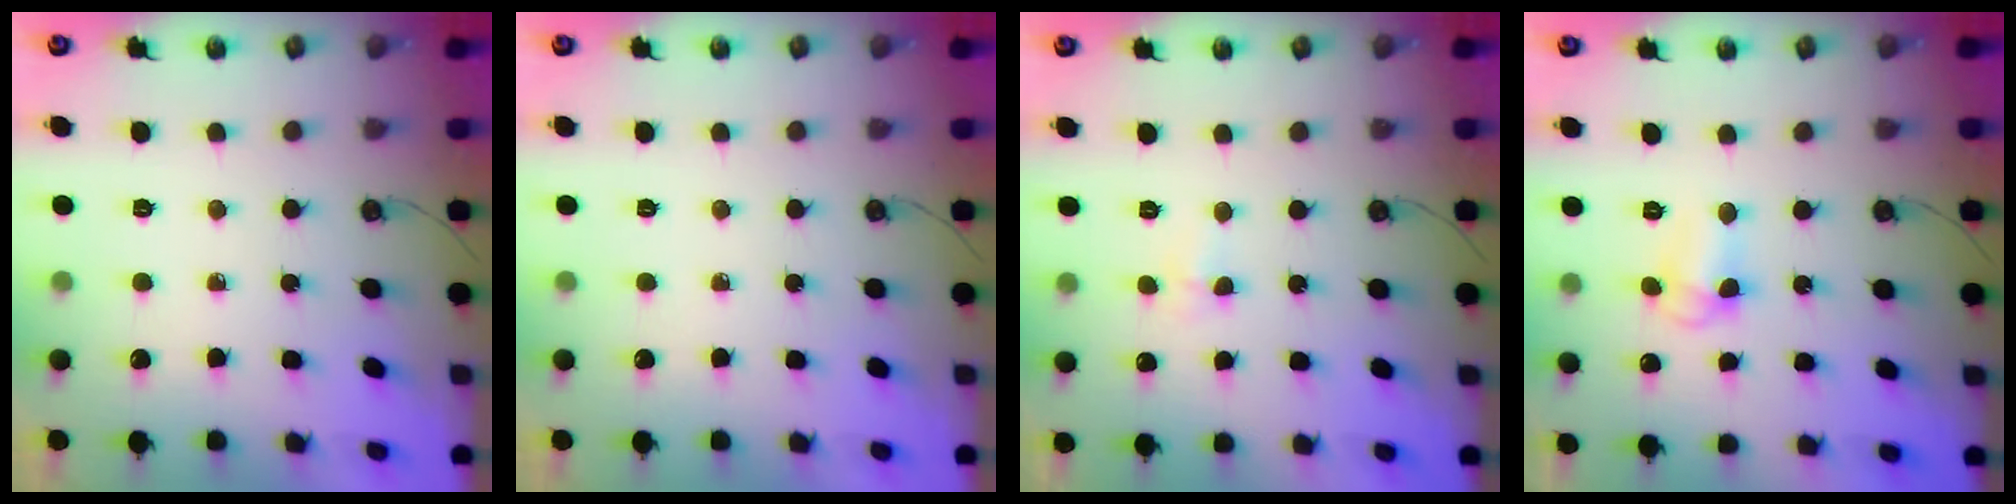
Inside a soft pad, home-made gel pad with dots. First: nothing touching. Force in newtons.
{"total": 0.0}
{"total": 4.3, "press": 2.5, "slide": 3.5}
{"total": 4.1, "press": 4.0, "slide": 0.8}